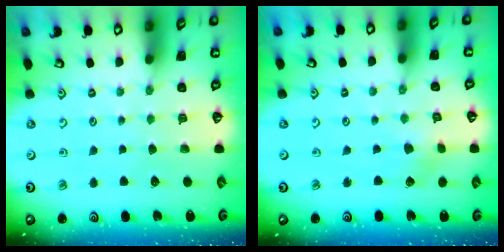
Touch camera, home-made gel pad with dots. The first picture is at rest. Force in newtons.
{"total": 2.7, "press": 2.7, "slide": 0.4}